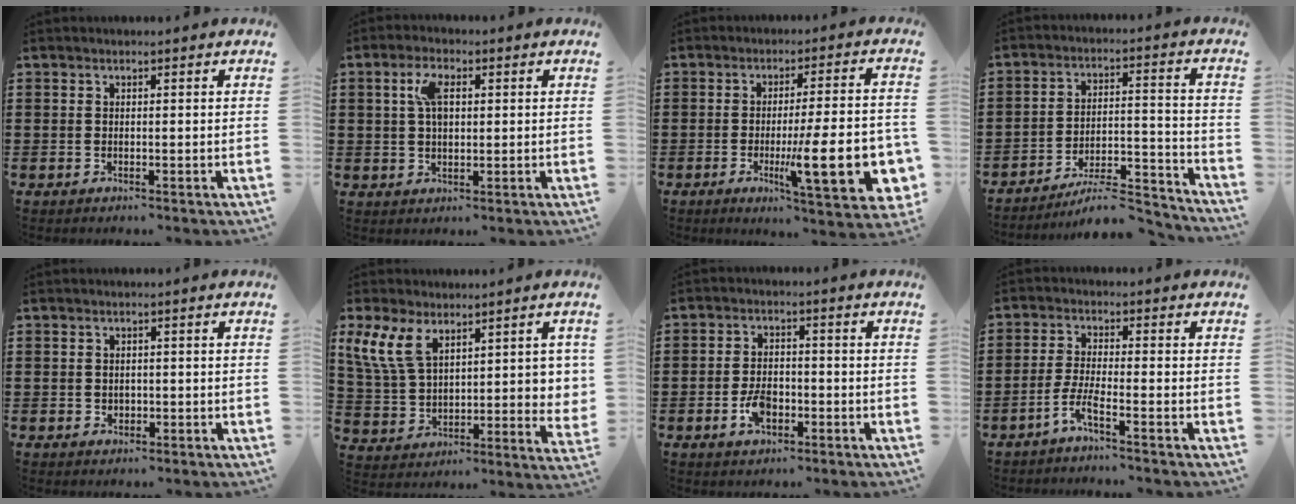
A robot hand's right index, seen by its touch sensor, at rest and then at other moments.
{"total": 4.7, "force": [1.2, 2.1, 4.0], "torque": [-0.085, 0.012, 0.019]}
{"total": 15.8, "force": [-3.7, 3.3, 15.0], "torque": [-0.224, -0.010, -0.049]}
{"total": 8.0, "force": [-7.1, 1.2, 3.4], "torque": [-0.043, 0.013, -0.134]}
{"total": 1.0, "force": [-0.1, 0.9, 0.3], "torque": [-0.007, 0.005, -0.004]}
{"total": 10.2, "force": [5.8, 5.4, 6.5], "torque": [-0.152, -0.001, 0.111]}
{"total": 4.5, "force": [-1.9, 2.5, 3.1], "torque": [-0.067, 0.002, -0.037]}
{"total": 3.7, "force": [-2.7, 0.0, 2.4], "torque": [-0.065, -0.006, -0.059]}